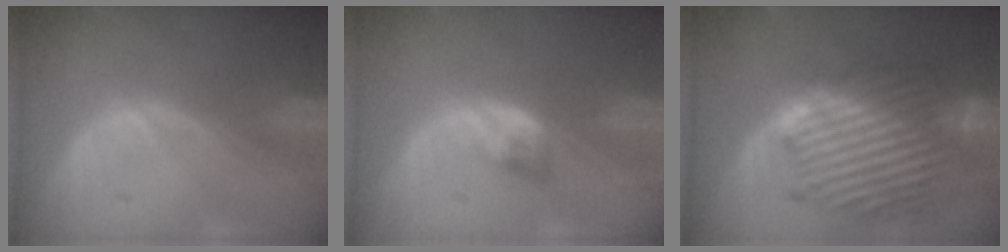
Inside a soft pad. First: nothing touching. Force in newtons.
{"total": 2.9, "press": 2.5, "slide": 1.5}
{"total": 13.2, "press": 13.2, "slide": 1.0}